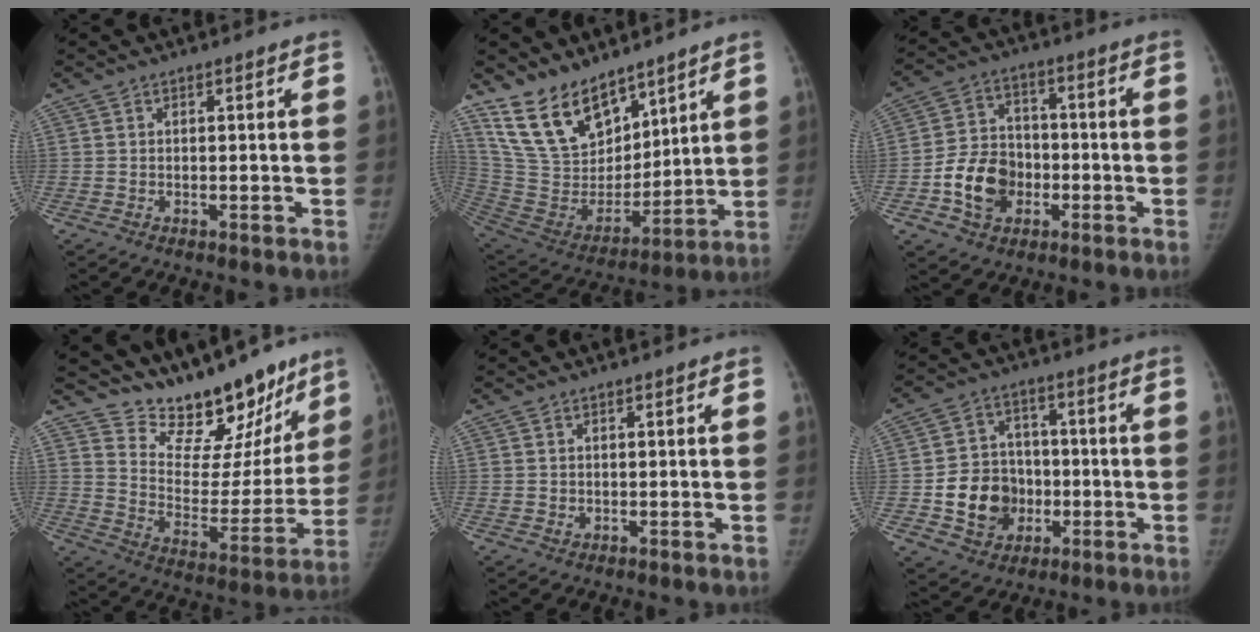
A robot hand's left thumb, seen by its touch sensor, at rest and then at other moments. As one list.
[{"total": 18.3, "force": [13.1, 9.5, 8.4], "torque": [-0.111, -0.069, 0.263]}, {"total": 11.8, "force": [-3.5, 9.4, 6.3], "torque": [-0.080, 0.024, -0.064]}, {"total": 22.3, "force": [18.0, 9.2, 9.5], "torque": [-0.094, -0.114, 0.268]}, {"total": 1.0, "force": [0.1, 0.9, 0.3], "torque": [-0.006, -0.001, 0.006]}, {"total": 12.8, "force": [-2.7, 10.9, 6.2], "torque": [-0.057, 0.019, -0.041]}]